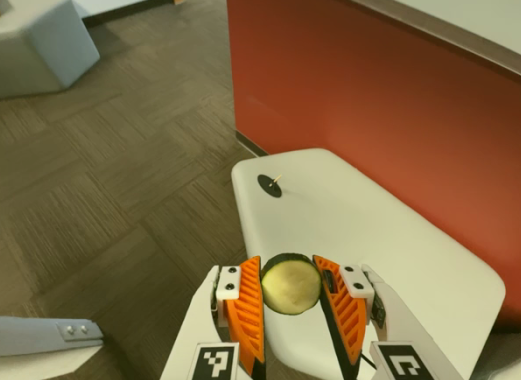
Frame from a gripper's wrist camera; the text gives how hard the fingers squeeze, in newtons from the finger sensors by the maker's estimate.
{"total": 11.3, "left": 11.5, "right": 11.1}